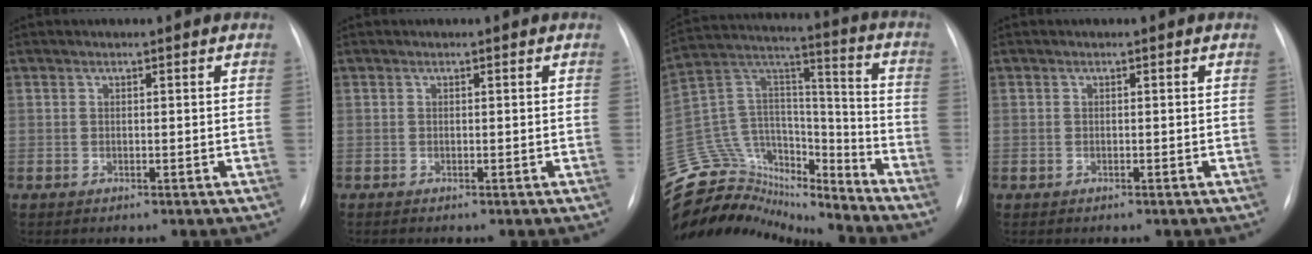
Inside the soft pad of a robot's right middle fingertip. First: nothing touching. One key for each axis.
{"total": 0.0}
{"total": 26.8, "fx": -24.5, "fy": 8.0, "fz": 7.7, "tx": -0.220, "ty": 0.034, "tz": -0.398}
{"total": 0.0}